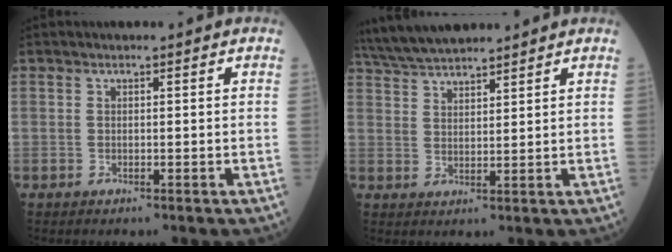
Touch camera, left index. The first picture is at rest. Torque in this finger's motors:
{"motor_torque": [0.17, -0.67, 0.17, 0.04]}